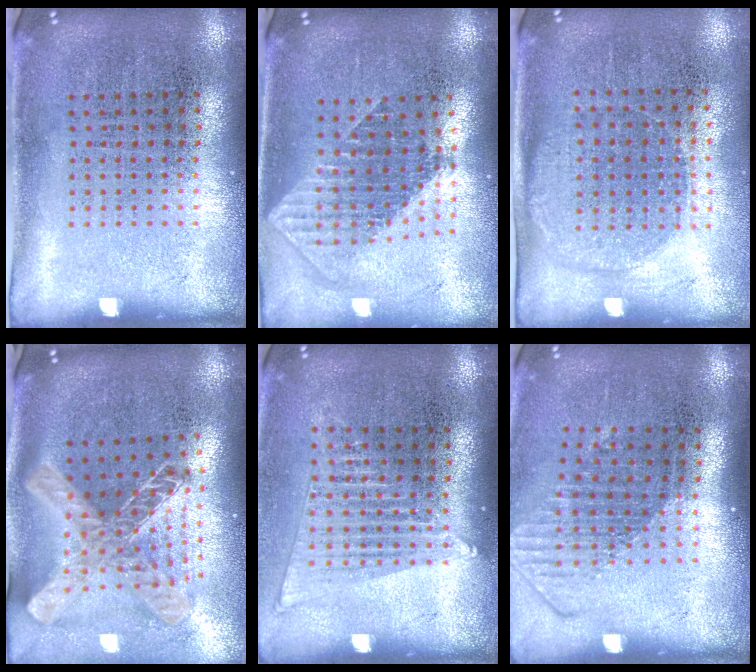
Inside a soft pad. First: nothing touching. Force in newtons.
{"total": 1.9, "press": 1.5, "slide": 1.1}
{"total": 1.3, "press": 1.2, "slide": 0.5}
{"total": 2.2, "press": 1.7, "slide": 1.4}
{"total": 1.5, "press": 1.4, "slide": 0.7}
{"total": 1.6, "press": 1.2, "slide": 1.0}